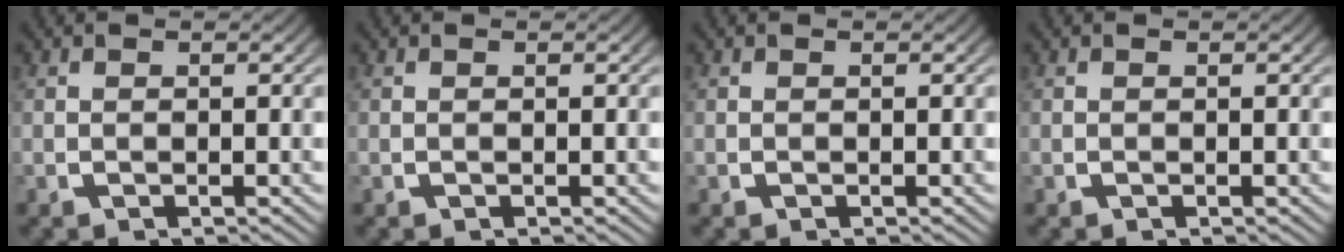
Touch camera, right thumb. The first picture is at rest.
{"total": 0.0}
{"total": 0.0}
{"total": 0.0}